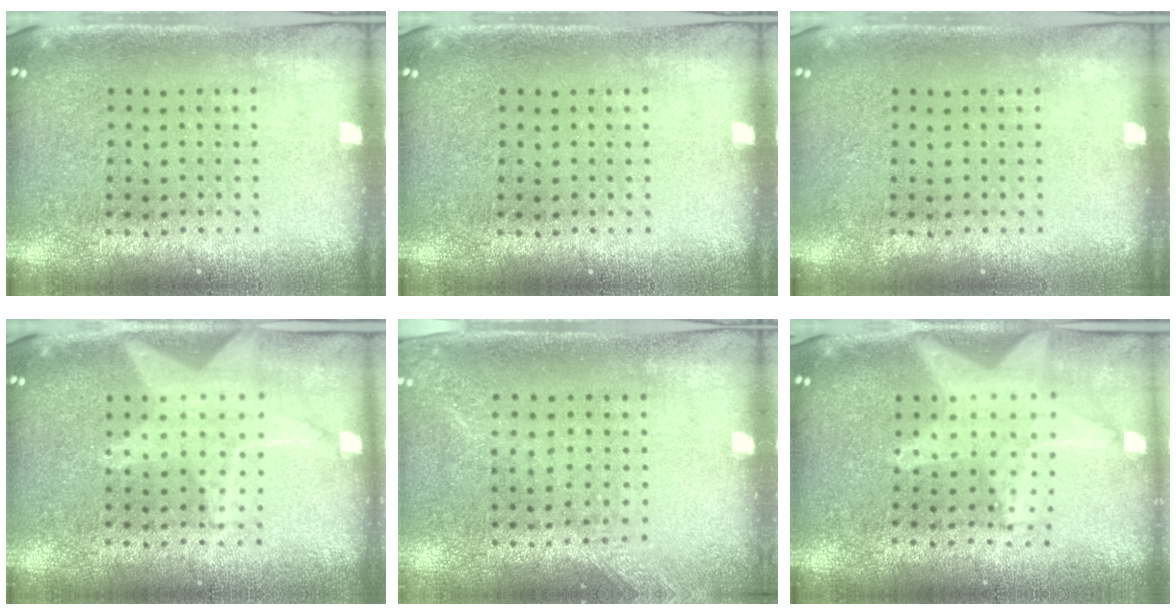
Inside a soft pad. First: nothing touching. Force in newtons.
{"total": 0.0}
{"total": 0.0}
{"total": 1.2, "press": 1.2, "slide": 0.3}
{"total": 1.3, "press": 1.1, "slide": 0.6}
{"total": 2.1, "press": 1.7, "slide": 1.2}